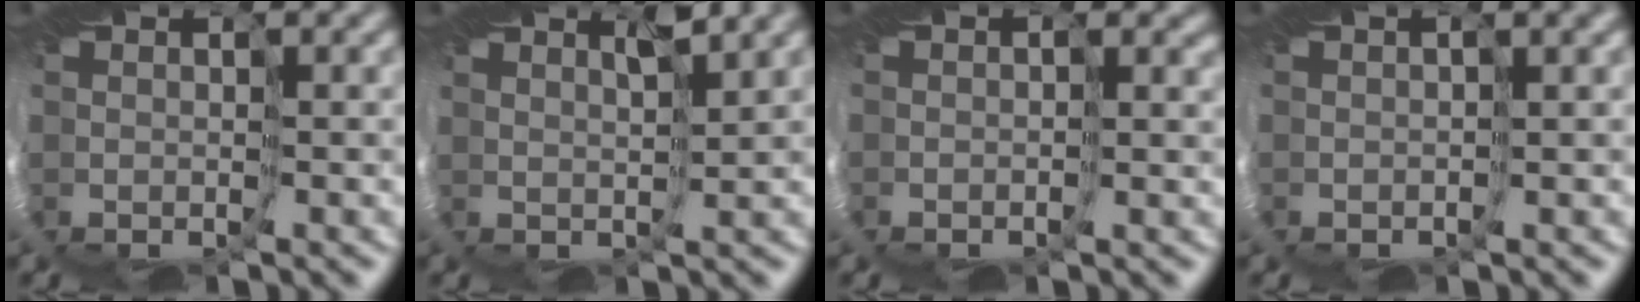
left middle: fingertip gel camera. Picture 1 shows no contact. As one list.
[{"total": 1.4, "force": [1.2, -0.6, 0.1], "torque": [-0.003, 0.004, 0.014]}, {"total": 1.2, "force": [0.3, 1.0, 0.7], "torque": [-0.007, 0.002, 0.005]}, {"total": 0.9, "force": [0.1, 0.2, 0.8], "torque": [-0.002, 0.008, 0.002]}]